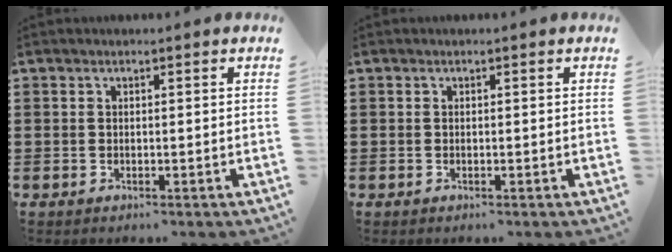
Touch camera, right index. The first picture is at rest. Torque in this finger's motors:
{"motor_torque": [0.00, 0.00, 0.00, -0.01]}